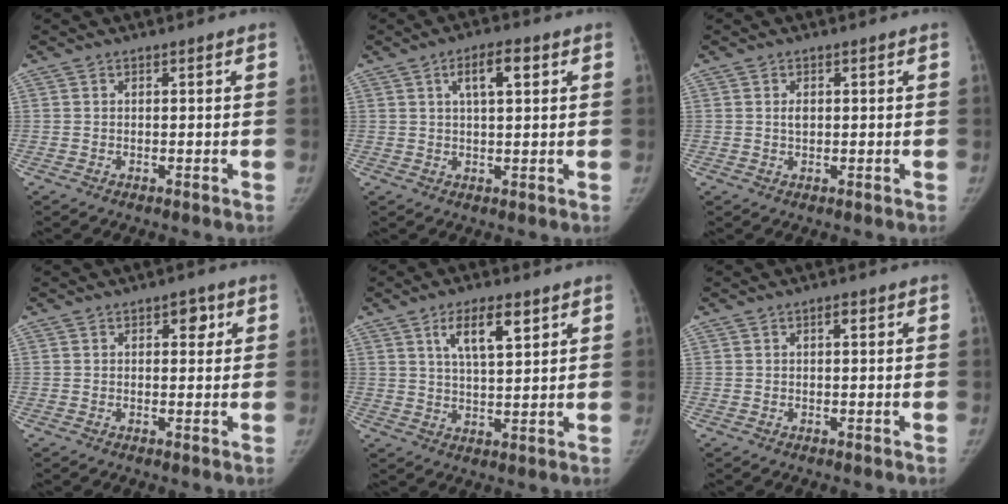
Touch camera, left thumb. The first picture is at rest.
{"total": 5.7, "force": [2.2, 2.0, 4.9], "torque": [-0.074, 0.004, 0.036]}
{"total": 1.4, "force": [0.3, 0.9, 1.1], "torque": [-0.013, 0.001, 0.005]}
{"total": 2.8, "force": [1.2, 1.7, 1.9], "torque": [-0.005, 0.001, 0.012]}
{"total": 7.9, "force": [4.0, 2.7, 6.2], "torque": [-0.095, -0.019, 0.072]}
{"total": 1.1, "force": [0.4, 0.4, 1.0], "torque": [-0.012, 0.004, 0.004]}